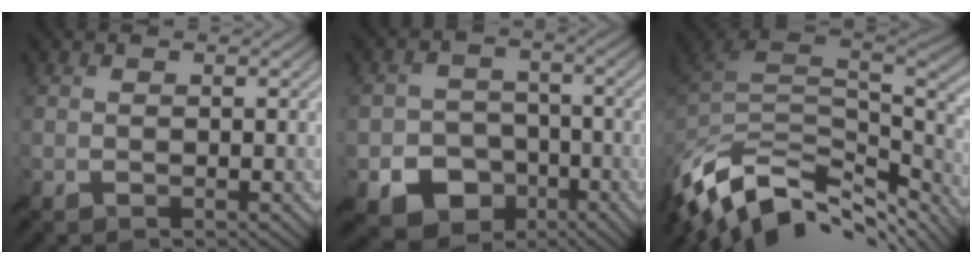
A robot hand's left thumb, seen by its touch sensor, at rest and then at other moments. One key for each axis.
{"total": 8.9, "fx": -4.3, "fy": 7.1, "fz": 3.2, "tx": -0.060, "ty": -0.022, "tz": -0.087}
{"total": 13.6, "fx": -7.7, "fy": 7.0, "fz": 8.7, "tx": -0.219, "ty": -0.017, "tz": -0.133}